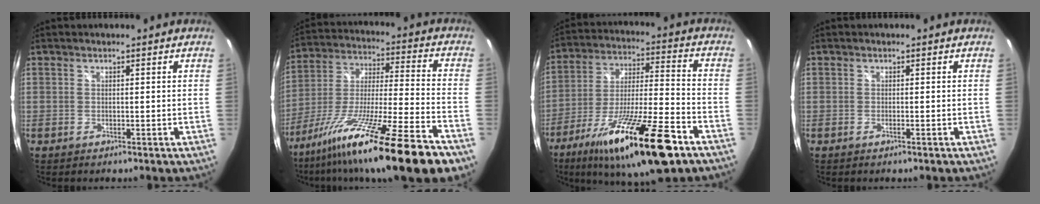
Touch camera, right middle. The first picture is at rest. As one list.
[{"total": 24.0, "force": [-16.3, 0.0, 17.6], "torque": [-0.305, -0.063, -0.277]}, {"total": 22.9, "force": [-13.6, 3.9, 18.0], "torque": [-0.324, -0.036, -0.231]}, {"total": 0.6, "force": [-0.2, -0.3, 0.4], "torque": [-0.004, 0.001, -0.004]}]